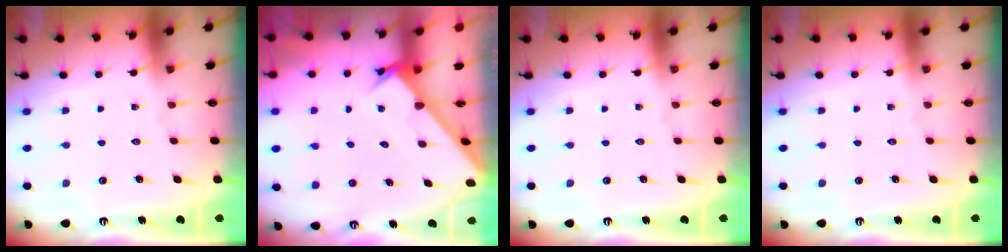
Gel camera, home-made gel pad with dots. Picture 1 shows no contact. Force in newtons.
{"total": 2.7, "press": 2.6, "slide": 0.3}
{"total": 0.0}
{"total": 0.0}